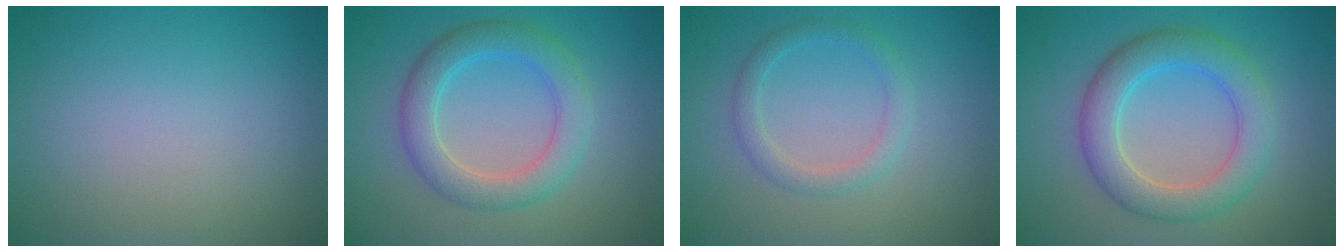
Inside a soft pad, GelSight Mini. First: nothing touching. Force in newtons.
{"total": 4.4, "press": 4.4, "slide": 0.2}
{"total": 2.1, "press": 2.1, "slide": 0.1}
{"total": 5.3, "press": 5.3, "slide": 0.3}